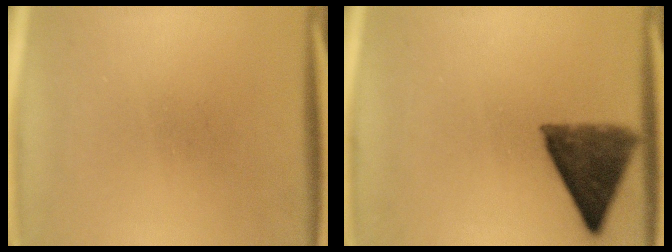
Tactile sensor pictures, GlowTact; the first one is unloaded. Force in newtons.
{"total": 10.3}